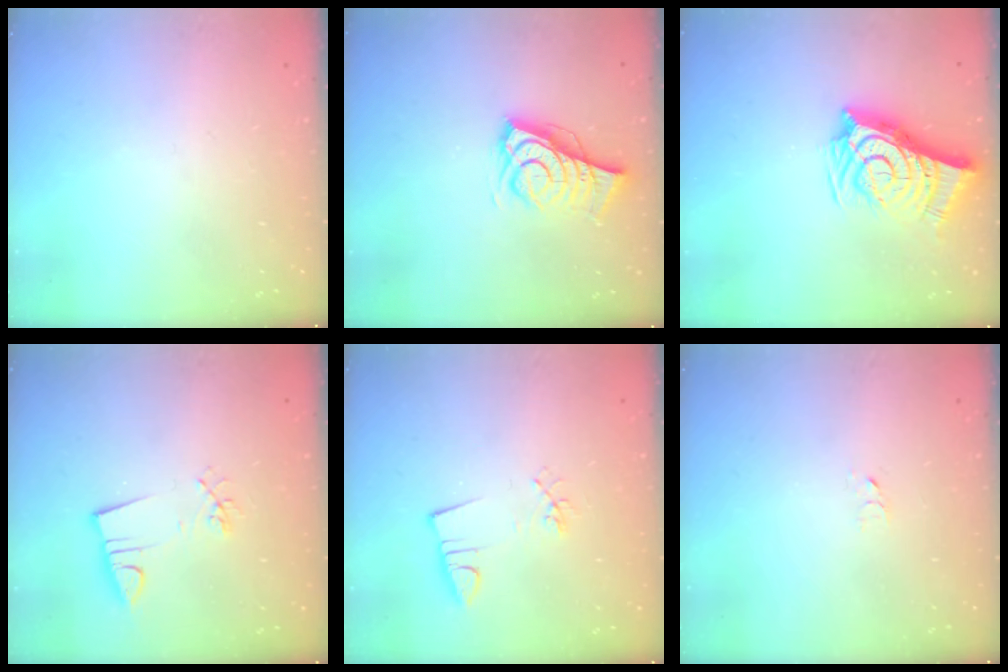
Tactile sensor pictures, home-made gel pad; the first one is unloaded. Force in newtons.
{"total": 8.9, "press": 8.5, "slide": 2.8}
{"total": 12.7, "press": 12.1, "slide": 3.9}
{"total": 3.5, "press": 2.2, "slide": 2.8}
{"total": 3.3, "press": 1.9, "slide": 2.7}
{"total": 2.5, "press": 2.5, "slide": 0.2}